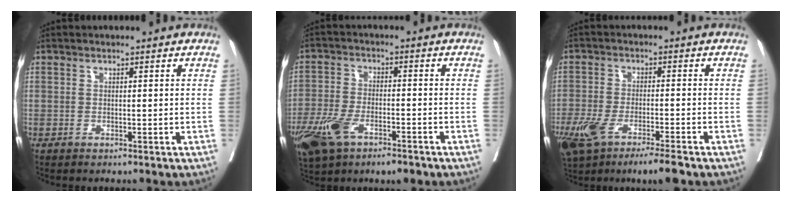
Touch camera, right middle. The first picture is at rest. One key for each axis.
{"total": 10.9, "fx": -6.2, "fy": 4.5, "fz": 7.8, "tx": -0.161, "ty": -0.007, "tz": -0.107}
{"total": 10.7, "fx": -6.7, "fy": 2.0, "fz": 8.1, "tx": -0.146, "ty": -0.018, "tz": -0.115}